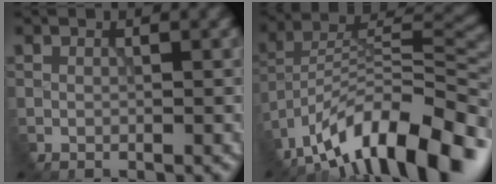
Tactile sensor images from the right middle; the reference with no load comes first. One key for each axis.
{"total": 15.1, "fx": -10.7, "fy": 4.4, "fz": 9.7, "tx": -0.166, "ty": 0.024, "tz": -0.187}